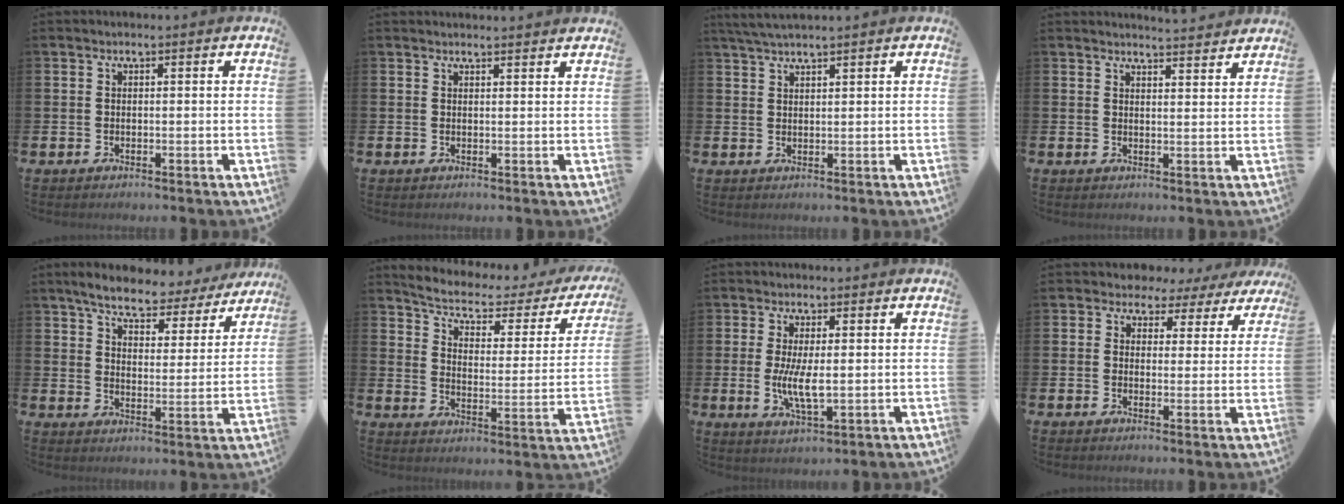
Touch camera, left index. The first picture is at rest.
{"total": 1.3, "force": [1.3, -0.1, -0.1], "torque": [0.008, -0.010, 0.023]}
{"total": 2.7, "force": [2.5, 0.0, 1.1], "torque": [-0.033, 0.001, 0.048]}
{"total": 3.4, "force": [3.4, -0.3, -0.2], "torque": [0.005, -0.028, 0.059]}
{"total": 6.4, "force": [6.0, 1.4, 1.9], "torque": [-0.062, -0.034, 0.101]}
{"total": 4.9, "force": [4.1, 1.6, 2.2], "torque": [-0.062, -0.034, 0.058]}
{"total": 5.3, "force": [0.3, 1.9, 5.0], "torque": [-0.086, -0.001, 0.003]}
{"total": 3.0, "force": [1.9, 2.3, 0.1], "torque": [-0.009, -0.014, 0.026]}